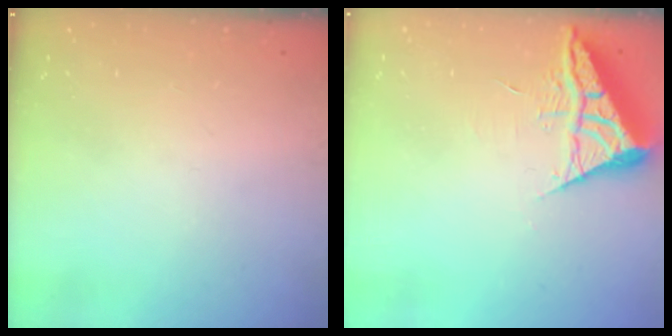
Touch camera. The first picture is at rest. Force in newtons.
{"total": 7.3, "press": 7.3, "slide": 0.5}